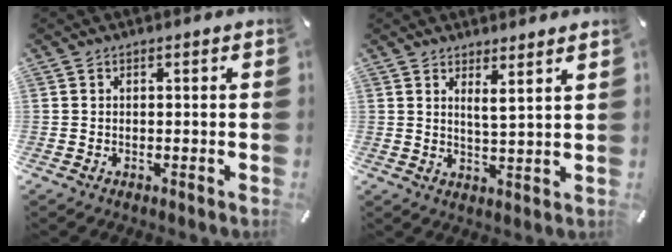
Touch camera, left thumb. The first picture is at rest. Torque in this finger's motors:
{"motor_torque": [0.12, -0.11, 0.16, -0.01, 0.00]}